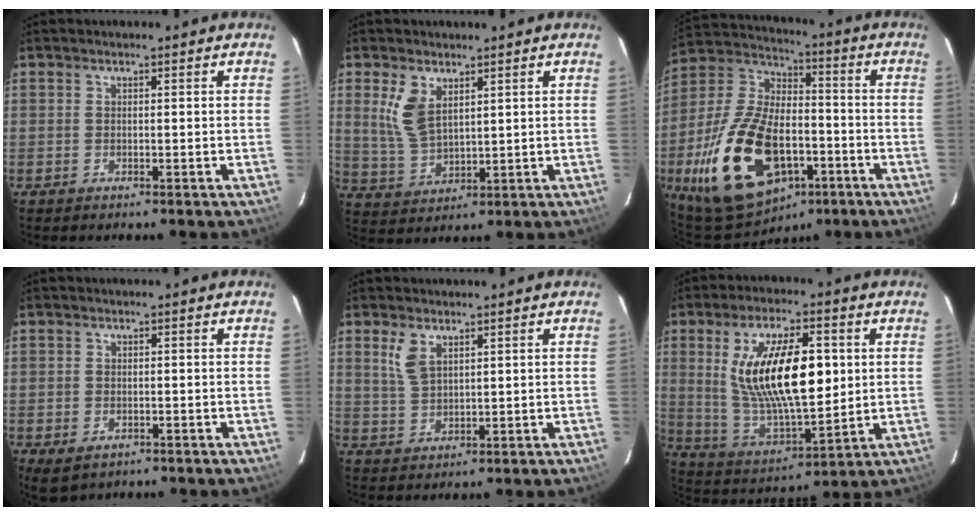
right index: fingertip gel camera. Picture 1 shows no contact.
{"total": 7.7, "force": [3.5, 4.0, 5.5], "torque": [-0.112, -0.002, 0.080]}
{"total": 25.4, "force": [-9.9, 14.5, 18.3], "torque": [-0.380, 0.001, -0.151]}
{"total": 3.7, "force": [-1.6, 2.7, 1.9], "torque": [-0.039, -0.008, -0.021]}
{"total": 4.7, "force": [2.6, 2.2, 3.3], "torque": [-0.066, 0.001, 0.057]}
{"total": 19.6, "force": [3.6, 7.7, 17.7], "torque": [-0.330, -0.003, 0.079]}